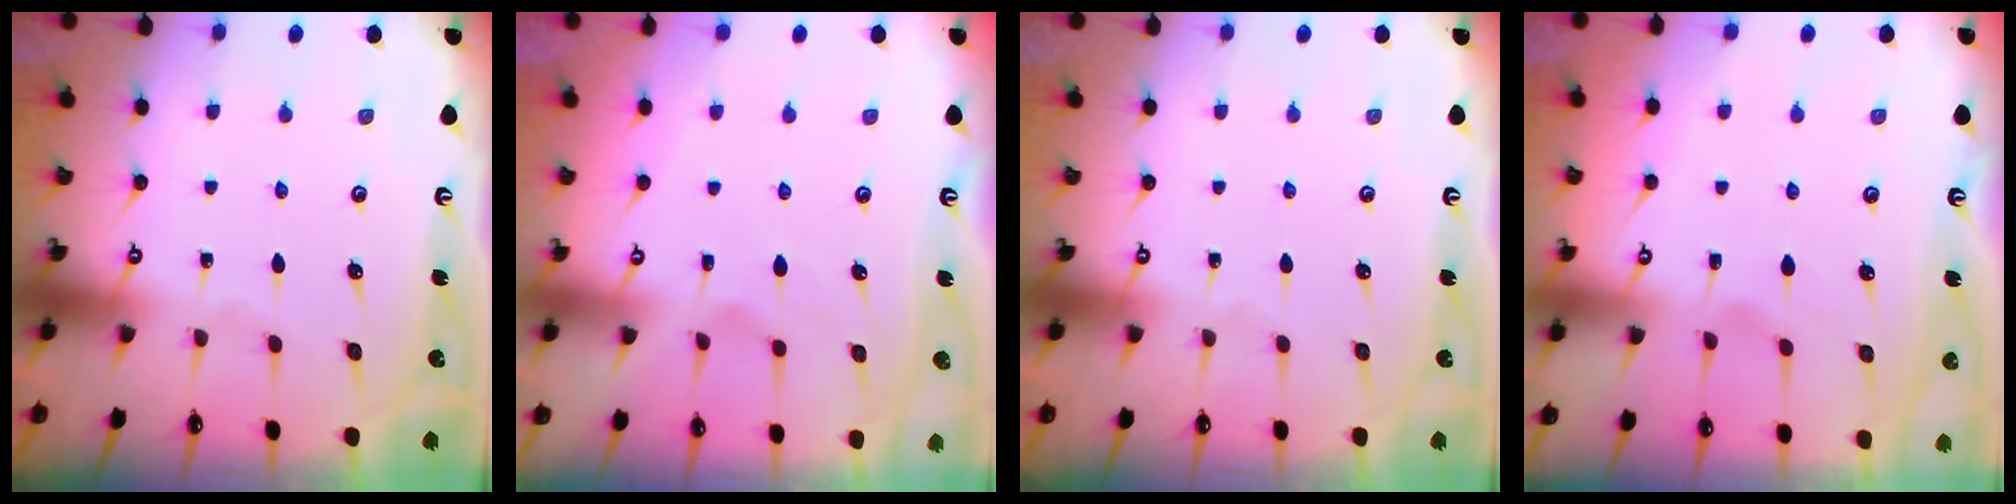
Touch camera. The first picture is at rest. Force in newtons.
{"total": 1.6, "press": 1.1, "slide": 1.2}
{"total": 0.0}
{"total": 0.9, "press": 0.2, "slide": 0.9}